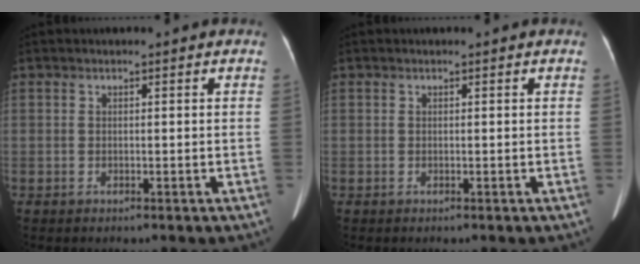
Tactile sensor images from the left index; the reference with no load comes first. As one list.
[{"total": 0.0}]